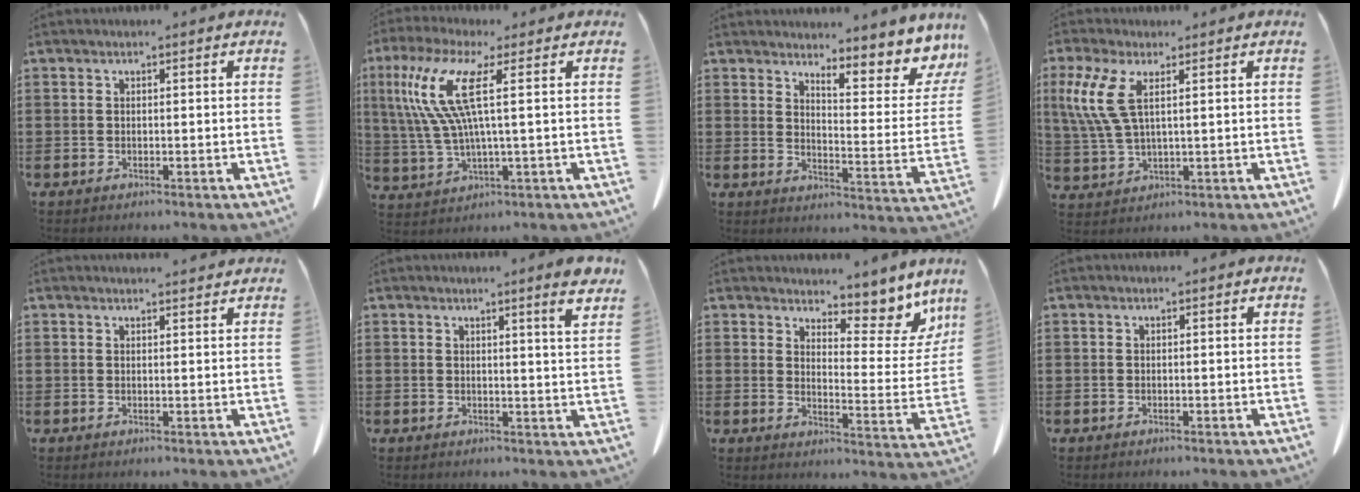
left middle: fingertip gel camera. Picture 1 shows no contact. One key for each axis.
{"total": 10.5, "fx": 3.0, "fy": 1.6, "fz": 9.9, "tx": -0.238, "ty": -0.018, "tz": 0.041}
{"total": 7.0, "fx": 6.3, "fy": 1.1, "fz": 2.8, "tx": -0.050, "ty": -0.054, "tz": 0.105}
{"total": 6.7, "fx": 2.7, "fy": 2.2, "fz": 5.7, "tx": -0.150, "ty": -0.006, "tz": 0.040}
{"total": 1.5, "fx": 1.5, "fy": 0.0, "fz": 0.3, "tx": -0.009, "ty": 0.000, "tz": 0.029}
{"total": 4.0, "fx": 3.2, "fy": -0.8, "fz": 2.1, "tx": -0.034, "ty": -0.018, "tz": 0.053}
{"total": 7.8, "fx": 6.5, "fy": 2.5, "fz": 3.7, "tx": -0.066, "ty": -0.048, "tz": 0.110}
{"total": 0.0}